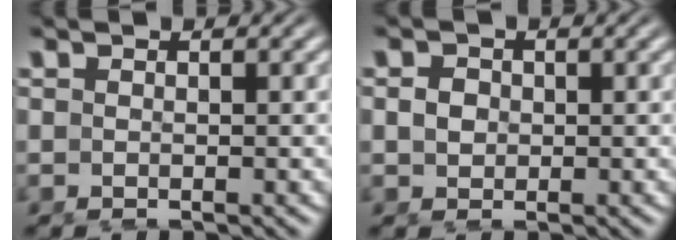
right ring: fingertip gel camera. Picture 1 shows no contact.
{"total": 0.8, "force": [0.1, 0.6, 0.4], "torque": [-0.010, -0.008, 0.008]}